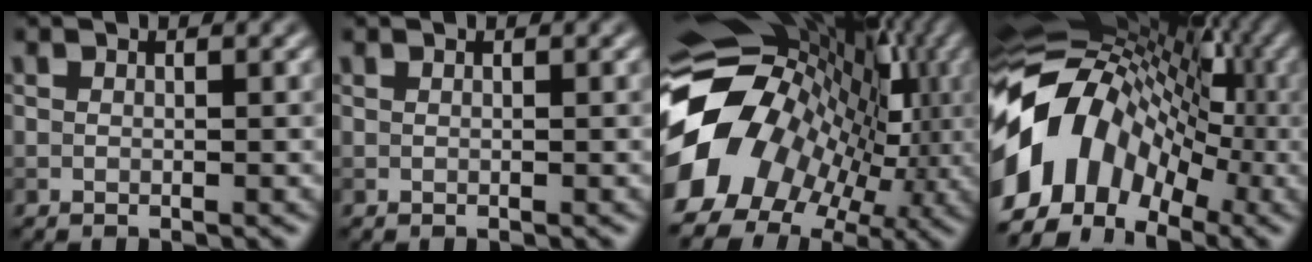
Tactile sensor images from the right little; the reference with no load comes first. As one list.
[{"total": 0.0}, {"total": 15.8, "force": [-1.4, 12.3, 9.8], "torque": [-0.210, -0.007, -0.024]}, {"total": 13.0, "force": [-2.4, 9.4, 8.6], "torque": [-0.158, 0.019, -0.061]}]